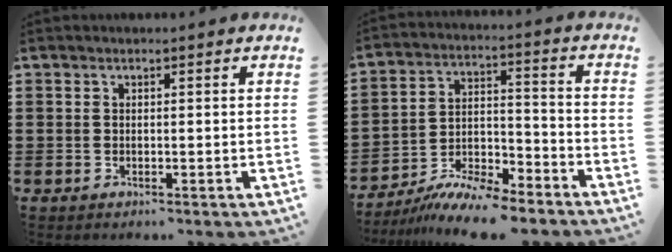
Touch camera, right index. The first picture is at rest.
{"total": 9.0, "force": [-8.3, 1.4, 3.2], "torque": [-0.058, 0.023, -0.161]}